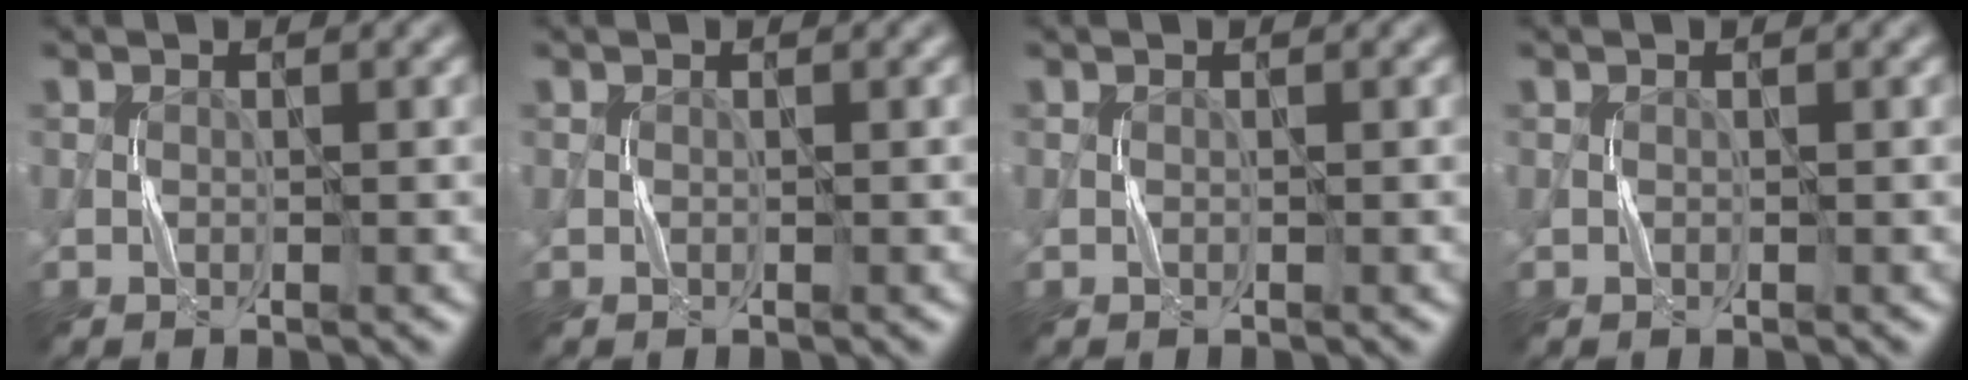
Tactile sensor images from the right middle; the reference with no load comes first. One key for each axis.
{"total": 0.0}
{"total": 0.0}
{"total": 0.0}